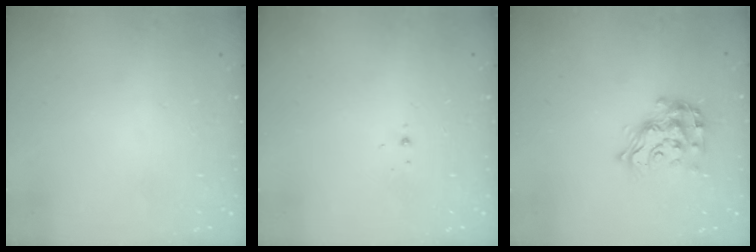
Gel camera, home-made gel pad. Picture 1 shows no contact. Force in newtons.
{"total": 3.0, "press": 2.9, "slide": 0.8}
{"total": 14.9, "press": 14.8, "slide": 1.0}